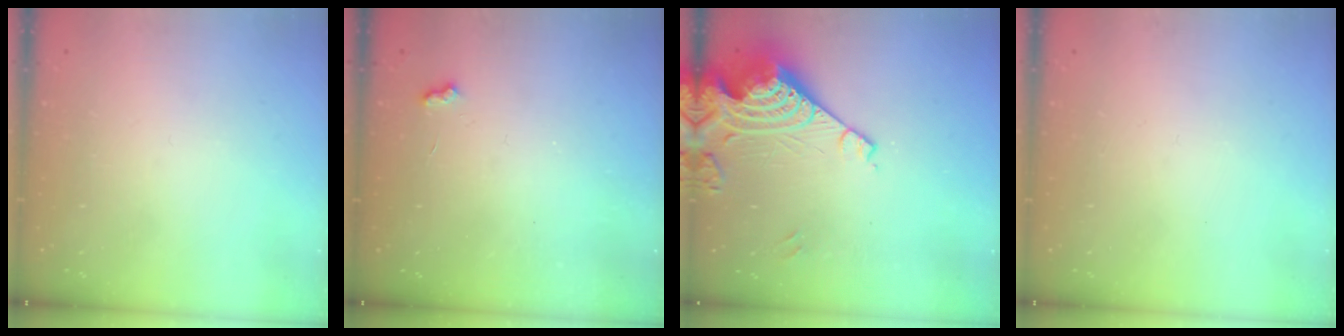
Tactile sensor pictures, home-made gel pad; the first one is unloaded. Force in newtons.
{"total": 2.8, "press": 2.7, "slide": 0.5}
{"total": 13.3, "press": 13.2, "slide": 1.5}
{"total": 0.0}